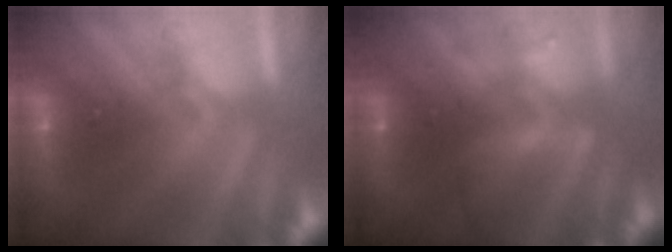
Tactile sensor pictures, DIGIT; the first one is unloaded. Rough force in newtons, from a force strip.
{"total": 8.4}